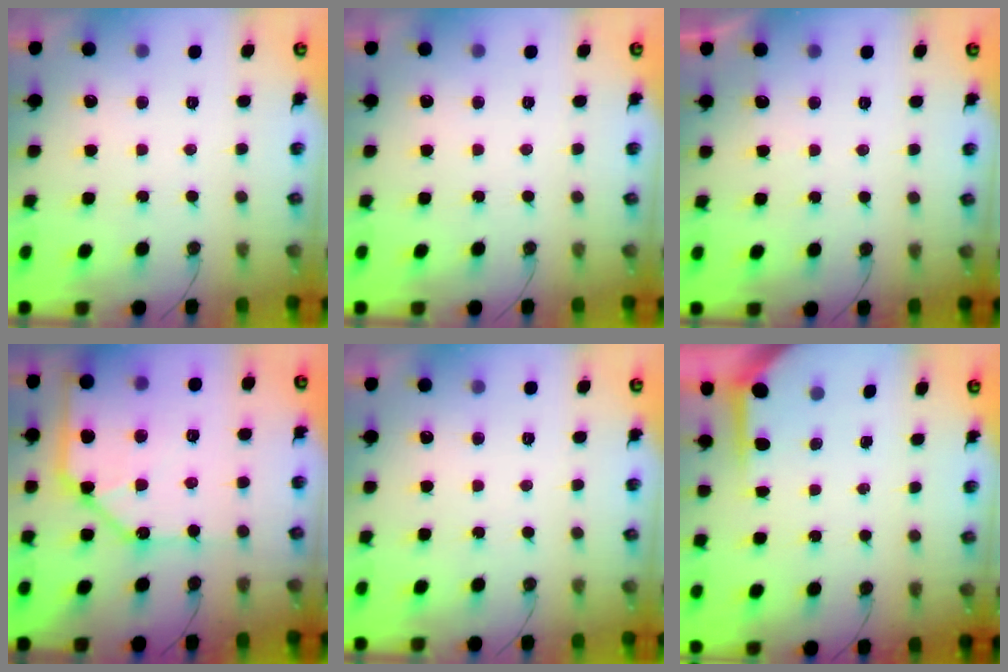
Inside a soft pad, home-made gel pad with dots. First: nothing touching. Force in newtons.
{"total": 0.0}
{"total": 2.5, "press": 2.5, "slide": 0.3}
{"total": 15.1, "press": 15.0, "slide": 2.1}
{"total": 0.0}
{"total": 4.0, "press": 4.0, "slide": 0.3}